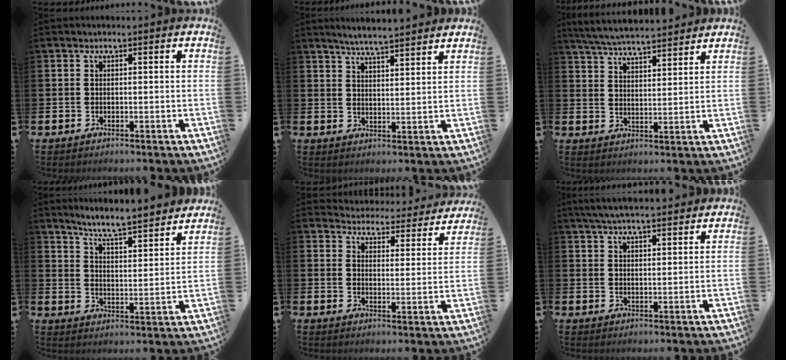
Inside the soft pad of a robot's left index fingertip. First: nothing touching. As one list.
[{"total": 5.1, "force": [5.0, -0.3, 0.8], "torque": [-0.024, -0.025, 0.088]}, {"total": 6.0, "force": [5.9, 0.4, 1.1], "torque": [-0.046, -0.028, 0.107]}, {"total": 6.9, "force": [6.6, -0.2, 1.9], "torque": [-0.056, -0.050, 0.111]}, {"total": 4.6, "force": [4.5, 0.8, 0.2], "torque": [-0.013, -0.045, 0.073]}, {"total": 5.0, "force": [4.7, 0.6, 1.6], "torque": [-0.042, -0.011, 0.086]}]